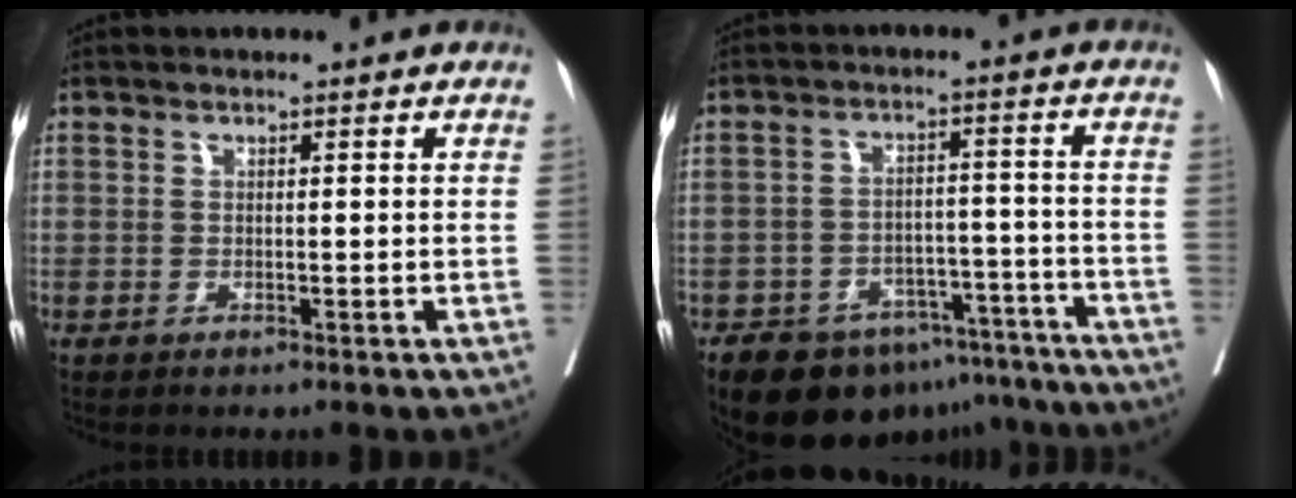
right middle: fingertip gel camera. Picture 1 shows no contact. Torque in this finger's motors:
{"motor_torque": [1.06, -1.07, 0.24, 0.06]}